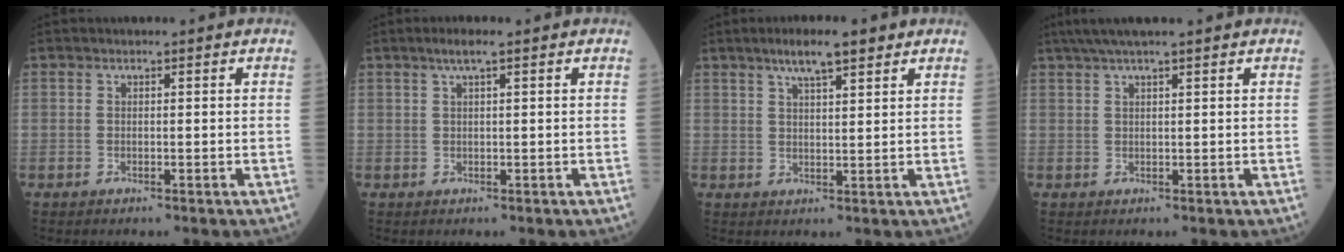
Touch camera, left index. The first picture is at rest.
{"total": 2.1, "force": [1.3, -0.1, 1.7], "torque": [-0.039, 0.008, 0.025]}
{"total": 5.9, "force": [4.0, 1.0, 4.2], "torque": [-0.077, 0.012, 0.067]}
{"total": 6.0, "force": [4.7, -0.4, 3.7], "torque": [-0.062, 0.035, 0.082]}